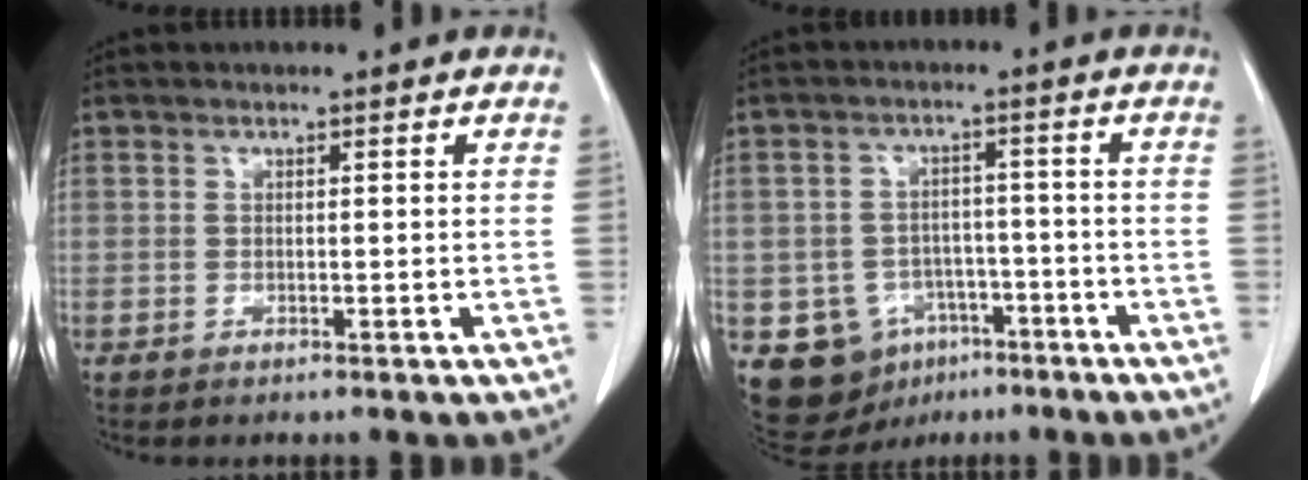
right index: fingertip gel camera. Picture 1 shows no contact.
{"total": 9.5, "force": [-4.2, 8.1, 2.7], "torque": [-0.050, 0.017, -0.052]}